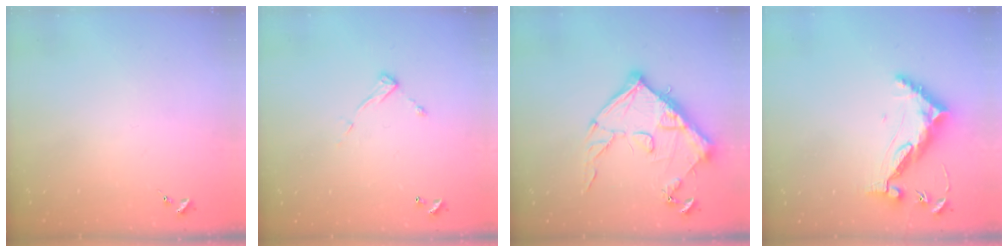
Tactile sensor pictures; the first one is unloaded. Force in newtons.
{"total": 7.3, "press": 7.3, "slide": 0.4}
{"total": 15.4, "press": 15.4, "slide": 0.9}
{"total": 10.2, "press": 10.2, "slide": 0.8}